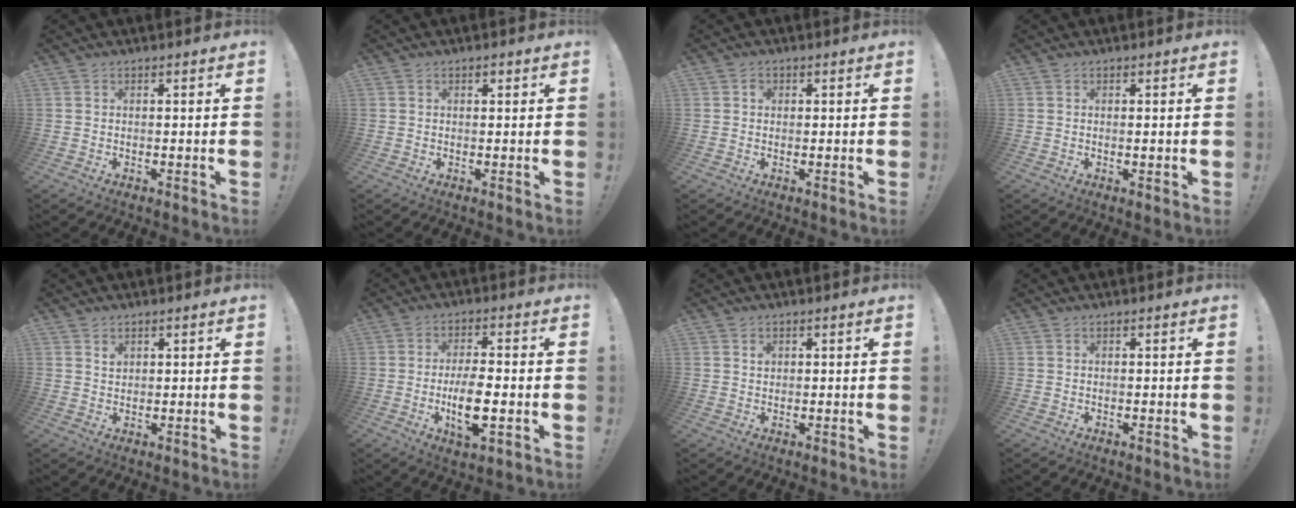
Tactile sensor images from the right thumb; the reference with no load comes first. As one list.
[{"total": 0.7, "force": [0.4, 0.5, 0.3], "torque": [0.002, -0.001, 0.005]}, {"total": 1.2, "force": [0.2, 1.1, 0.5], "torque": [-0.004, 0.002, 0.001]}, {"total": 0.8, "force": [0.2, -0.1, 0.7], "torque": [-0.010, -0.002, 0.003]}, {"total": 1.6, "force": [1.1, 1.1, 0.5], "torque": [0.004, -0.007, 0.018]}, {"total": 10.0, "force": [-2.3, 3.6, 9.0], "torque": [-0.177, -0.001, -0.041]}, {"total": 1.0, "force": [0.5, 0.8, 0.1], "torque": [0.011, -0.005, 0.006]}, {"total": 0.0}]